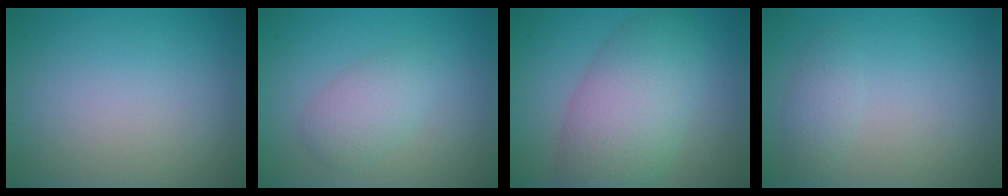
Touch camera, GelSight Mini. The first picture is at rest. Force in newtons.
{"total": 2.7, "press": 2.7, "slide": 0.1}
{"total": 7.5, "press": 7.5, "slide": 0.3}
{"total": 1.4, "press": 1.4, "slide": 0.1}